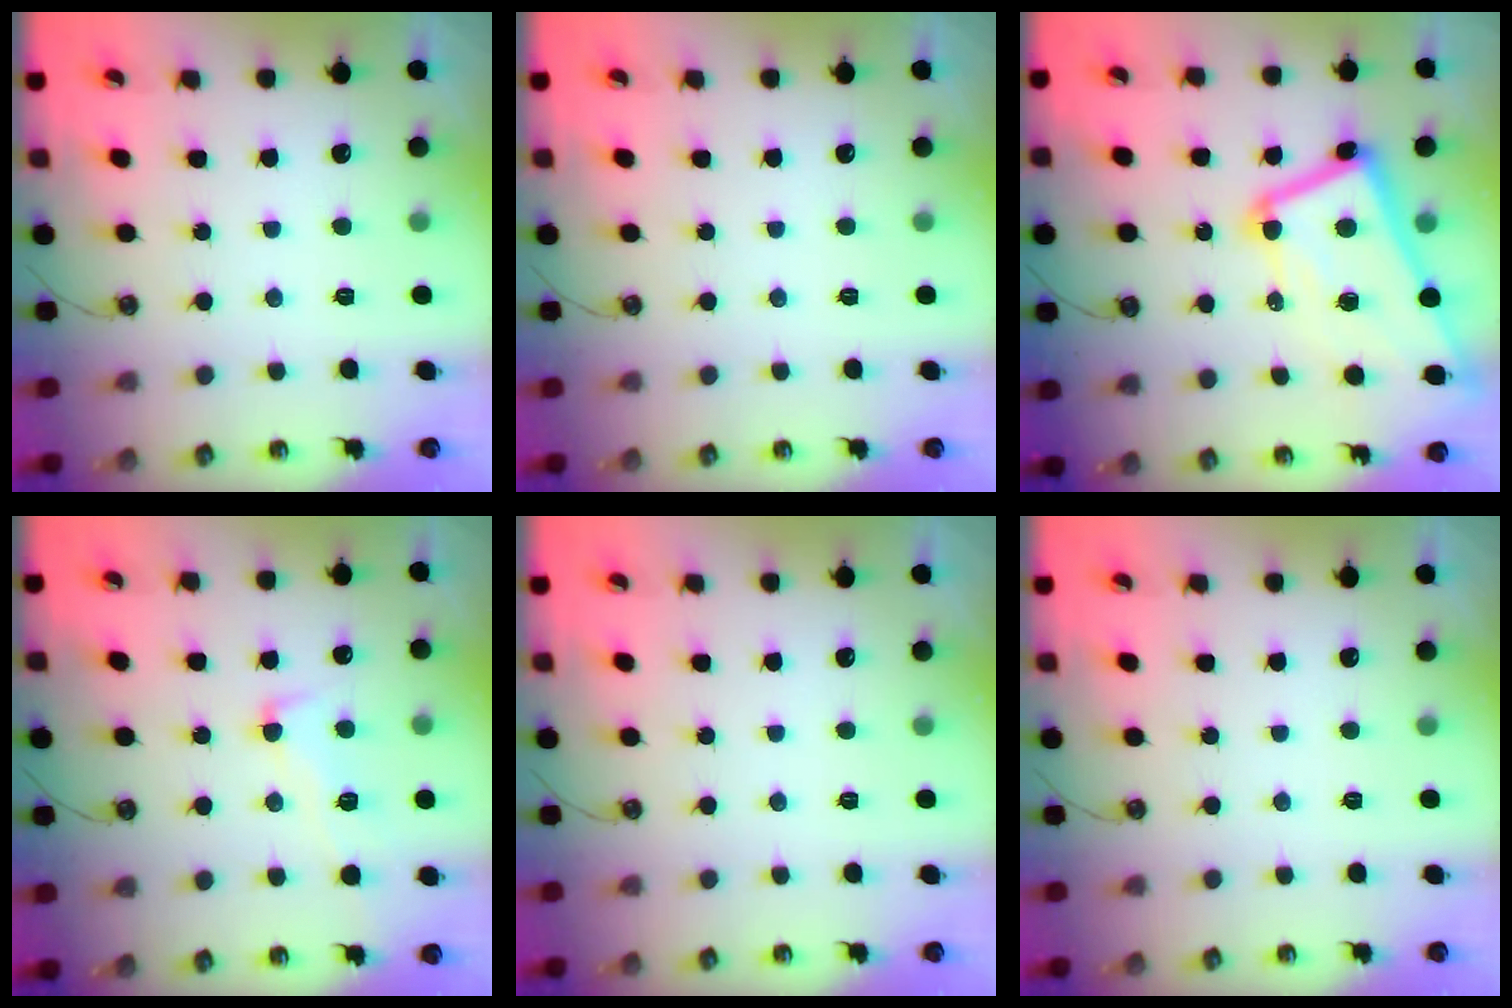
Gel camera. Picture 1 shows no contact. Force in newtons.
{"total": 0.0}
{"total": 15.7, "press": 15.6, "slide": 1.5}
{"total": 4.4, "press": 4.2, "slide": 1.2}
{"total": 0.0}
{"total": 0.0}